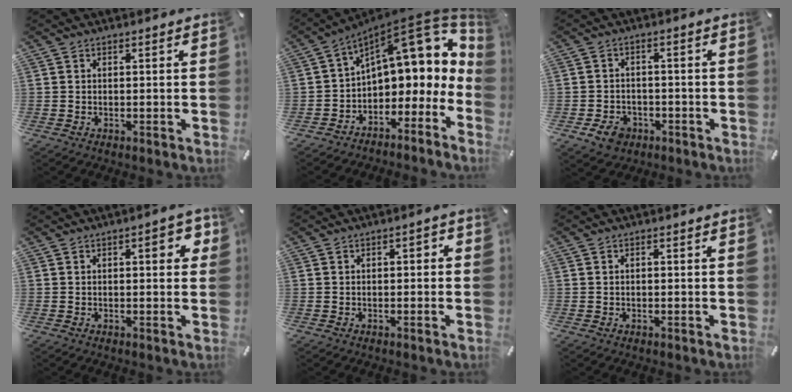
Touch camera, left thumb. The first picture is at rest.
{"total": 15.6, "force": [7.7, 8.5, 10.6], "torque": [-0.125, -0.068, 0.128]}
{"total": 5.2, "force": [-2.8, 3.9, 1.9], "torque": [-0.046, 0.012, -0.055]}
{"total": 4.9, "force": [1.2, 2.1, 4.3], "torque": [-0.045, -0.004, 0.010]}
{"total": 1.6, "force": [-0.6, 1.0, 1.1], "torque": [-0.020, 0.009, -0.014]}
{"total": 0.6, "force": [0.0, 0.4, 0.5], "torque": [-0.010, 0.001, -0.001]}